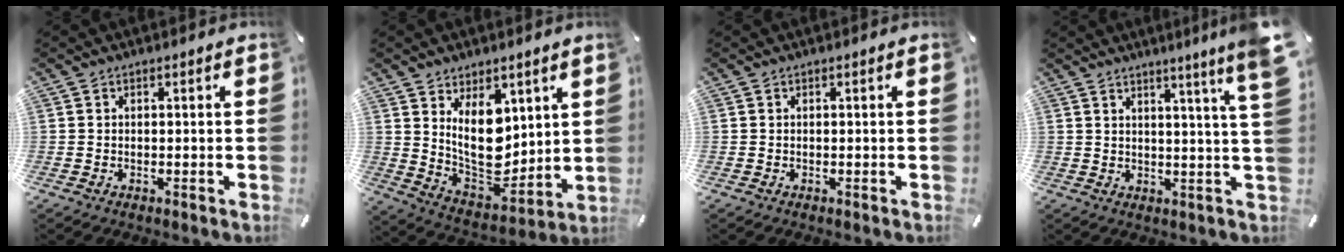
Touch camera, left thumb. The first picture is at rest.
{"total": 14.0, "force": [5.1, 9.0, 9.5], "torque": [-0.176, -0.046, 0.095]}
{"total": 0.0}
{"total": 8.6, "force": [4.9, -1.1, 7.0], "torque": [-0.109, -0.042, 0.074]}